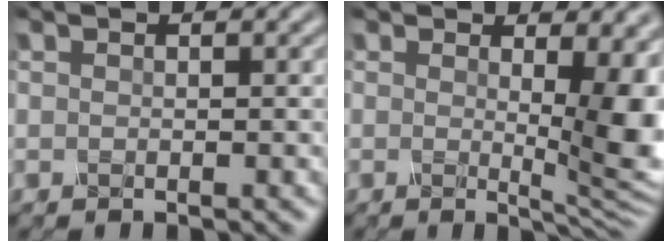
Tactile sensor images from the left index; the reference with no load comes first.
{"total": 8.0, "force": [1.5, 2.6, 7.5], "torque": [-0.085, -0.011, 0.024]}